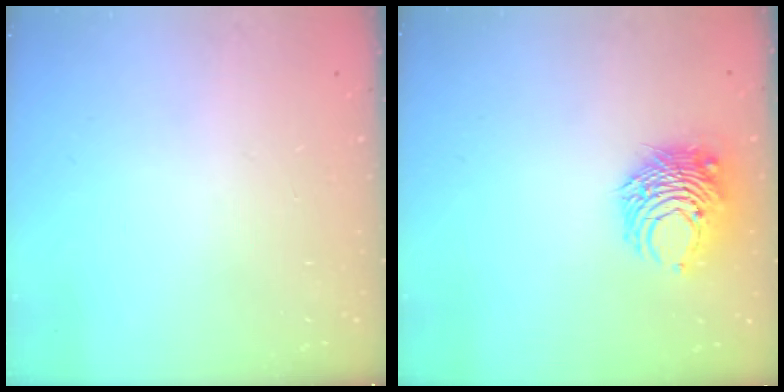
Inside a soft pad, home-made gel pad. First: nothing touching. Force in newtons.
{"total": 8.7, "press": 8.7, "slide": 0.5}